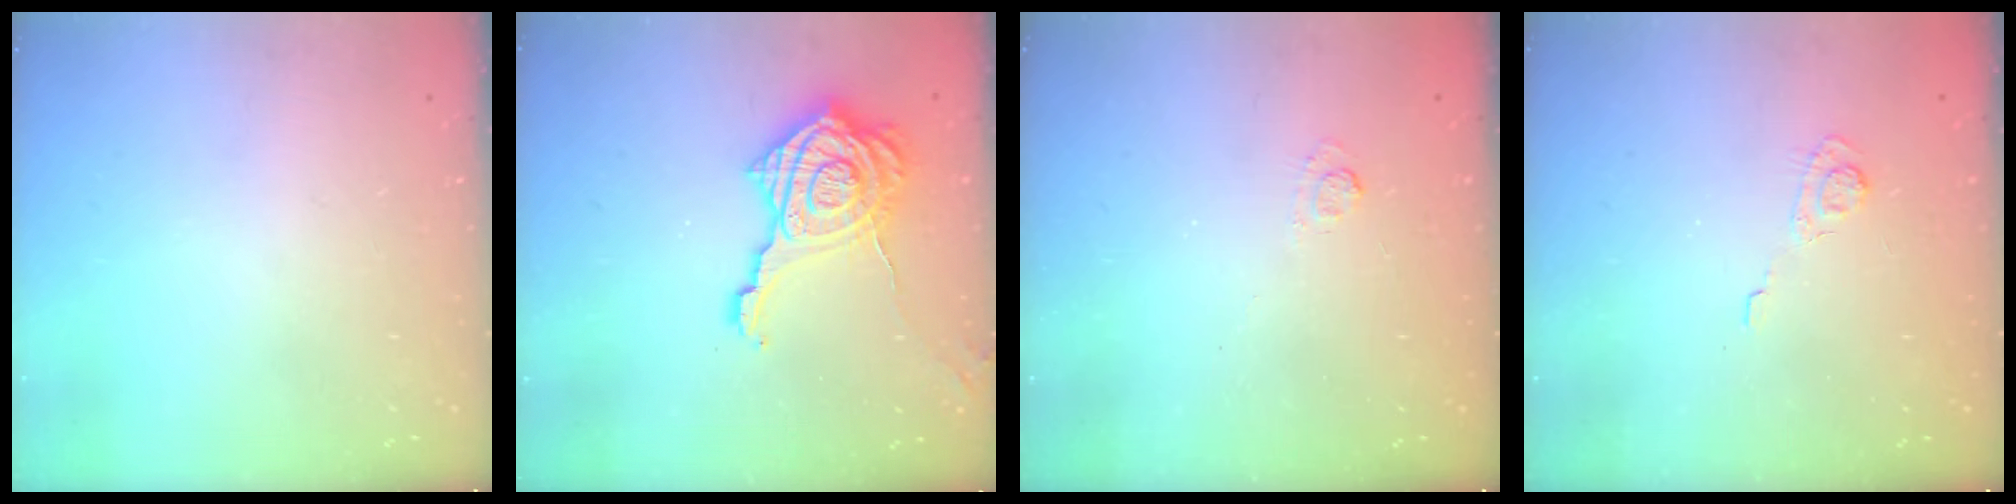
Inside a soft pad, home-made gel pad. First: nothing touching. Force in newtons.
{"total": 19.0, "press": 18.9, "slide": 1.7}
{"total": 1.7, "press": 1.1, "slide": 1.3}
{"total": 3.5, "press": 3.1, "slide": 1.6}